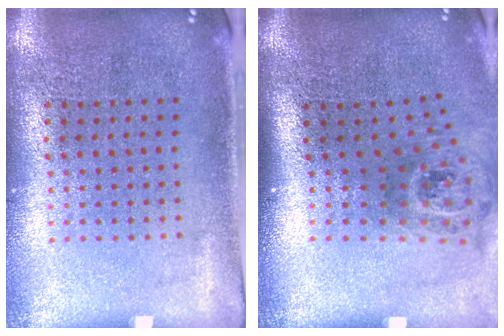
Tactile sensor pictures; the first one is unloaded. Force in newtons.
{"total": 1.8, "press": 1.3, "slide": 1.3}